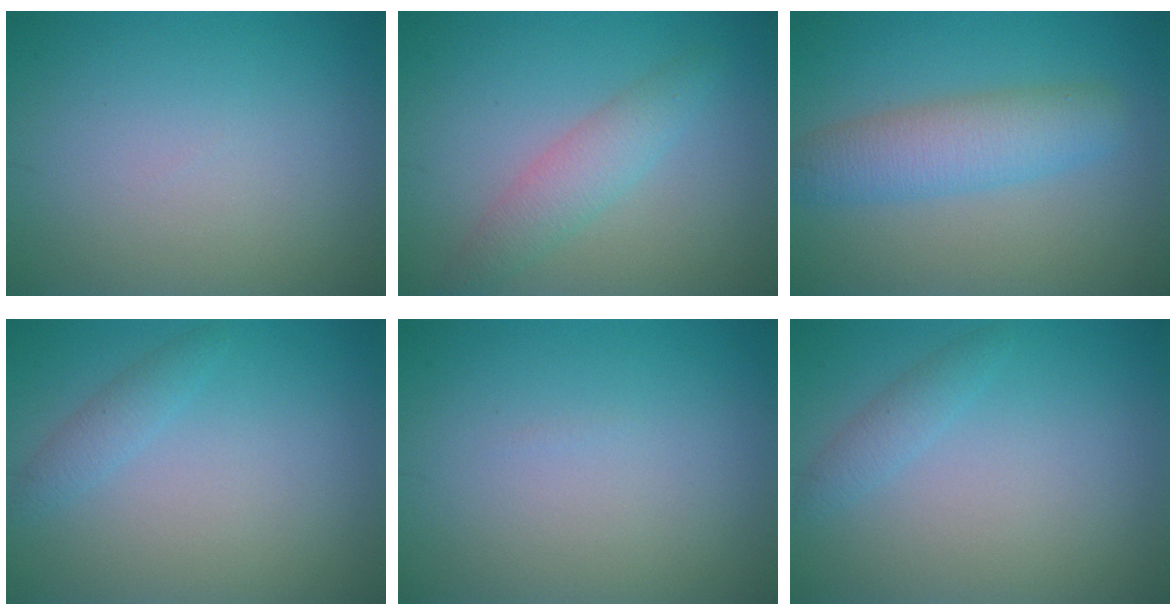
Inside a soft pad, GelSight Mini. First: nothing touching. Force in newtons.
{"total": 2.8, "press": 2.8, "slide": 0.1}
{"total": 4.6, "press": 4.6, "slide": 0.2}
{"total": 1.4, "press": 1.4, "slide": 0.1}
{"total": 0.0}
{"total": 1.4, "press": 1.4, "slide": 0.1}